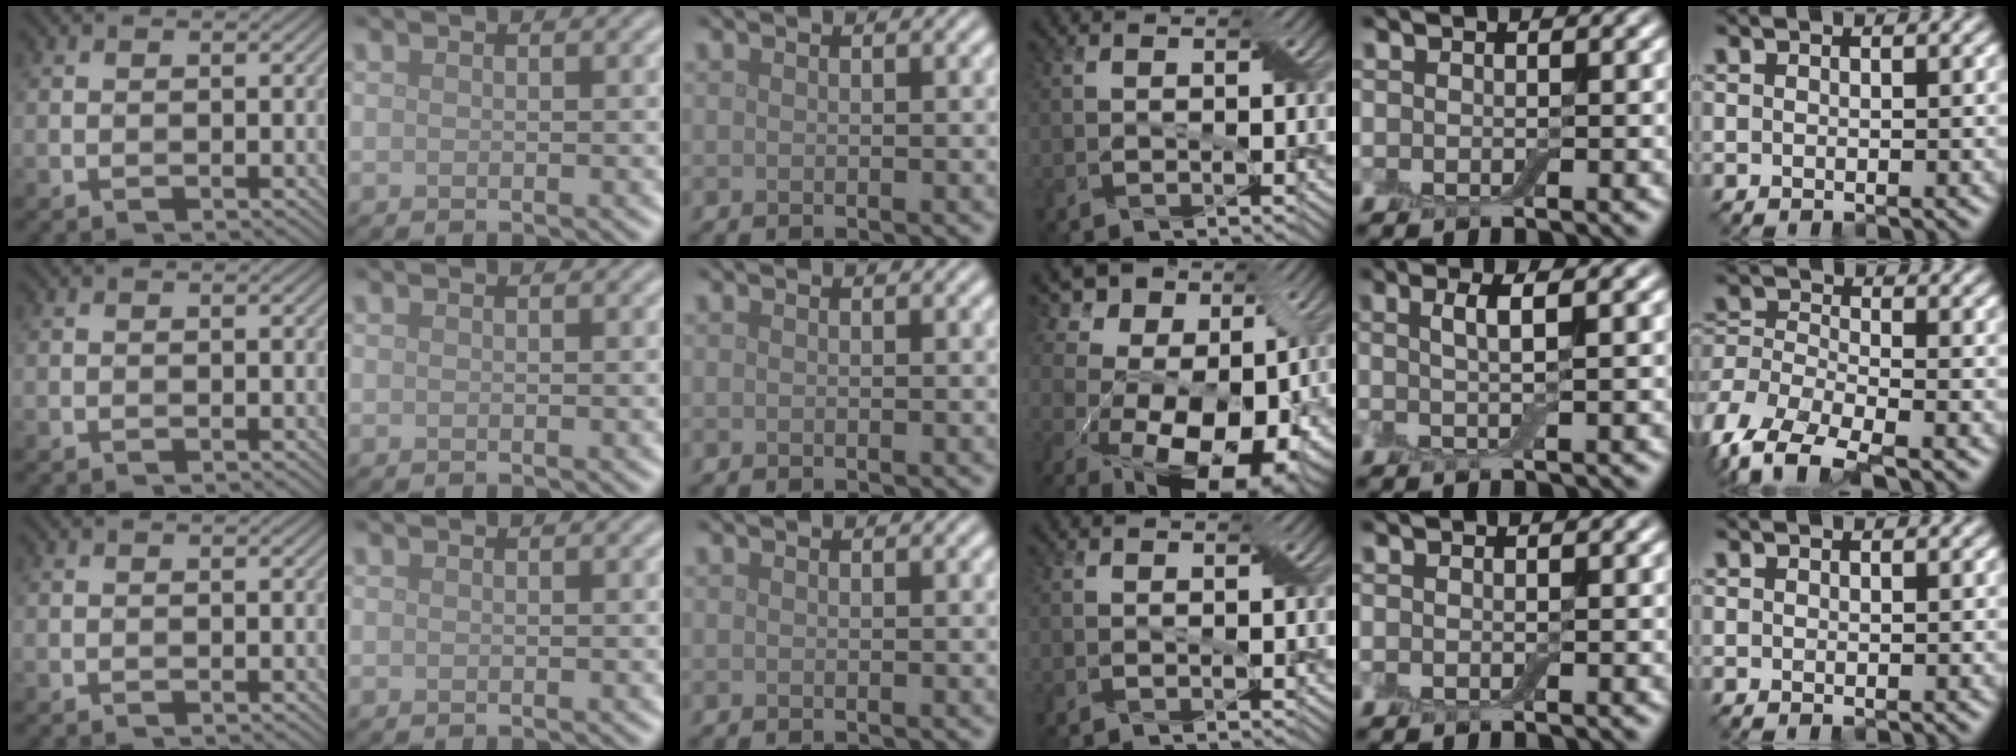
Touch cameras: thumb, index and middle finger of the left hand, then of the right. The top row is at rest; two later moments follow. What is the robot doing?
{"motion": "wipe", "object": "dish"}